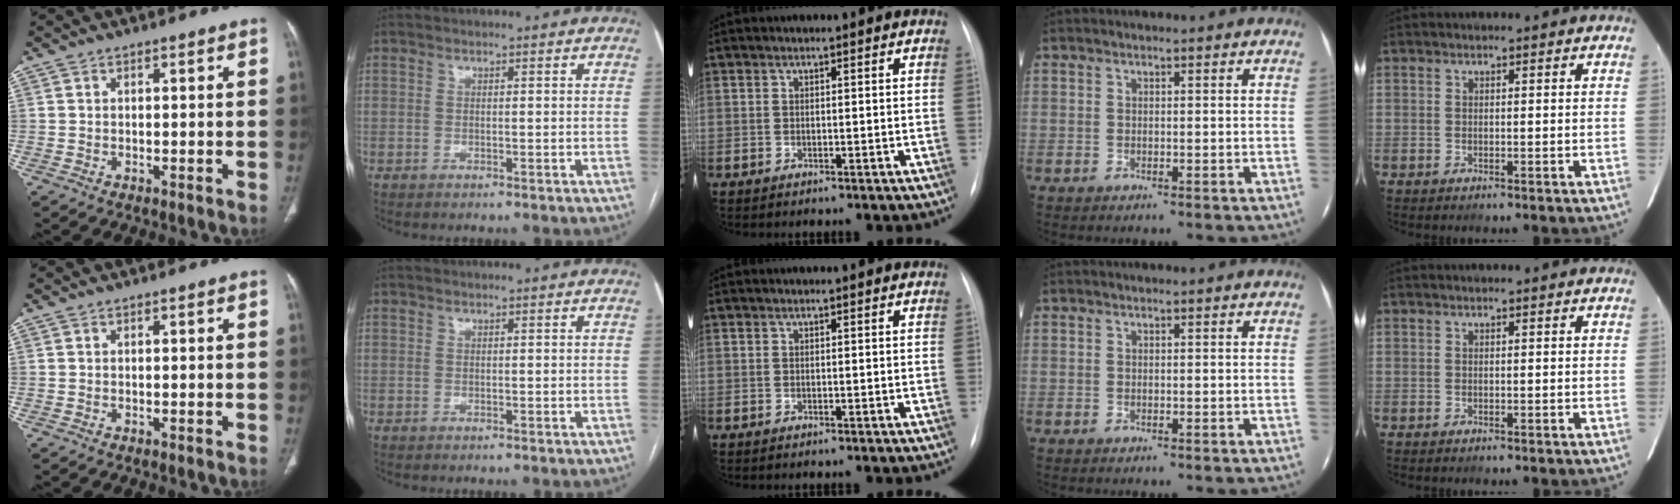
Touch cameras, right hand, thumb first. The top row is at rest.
{}